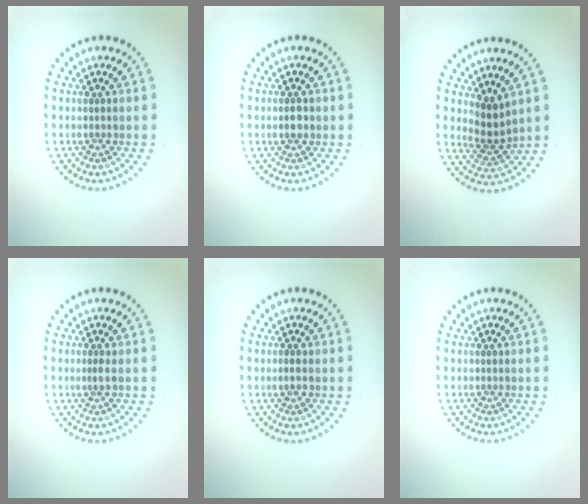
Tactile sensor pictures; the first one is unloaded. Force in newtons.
{"total": 1.6, "press": 1.6, "slide": 0.3}
{"total": 2.5, "press": 2.0, "slide": 1.6}
{"total": 0.8, "press": 0.4, "slide": 0.6}
{"total": 0.8, "press": 0.8, "slide": 0.1}
{"total": 0.0}